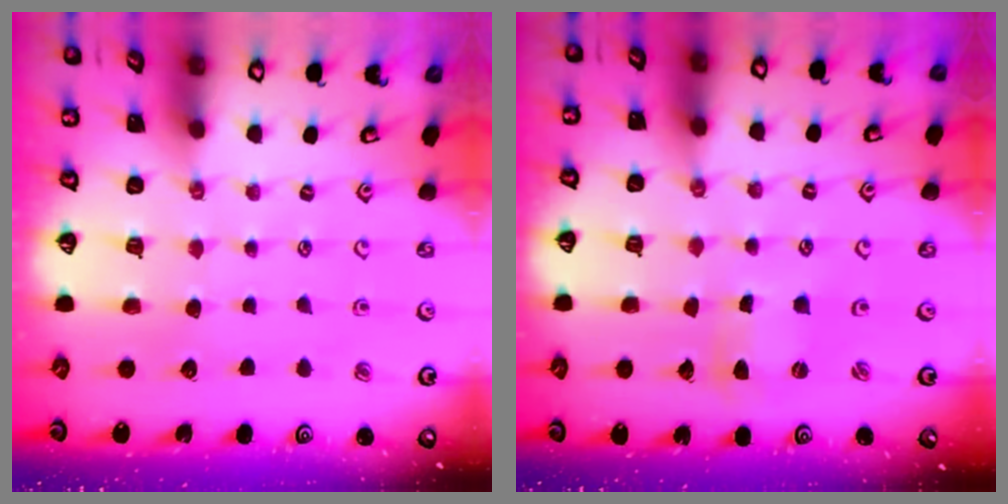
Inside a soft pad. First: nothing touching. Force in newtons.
{"total": 1.6, "press": 1.6, "slide": 0.3}